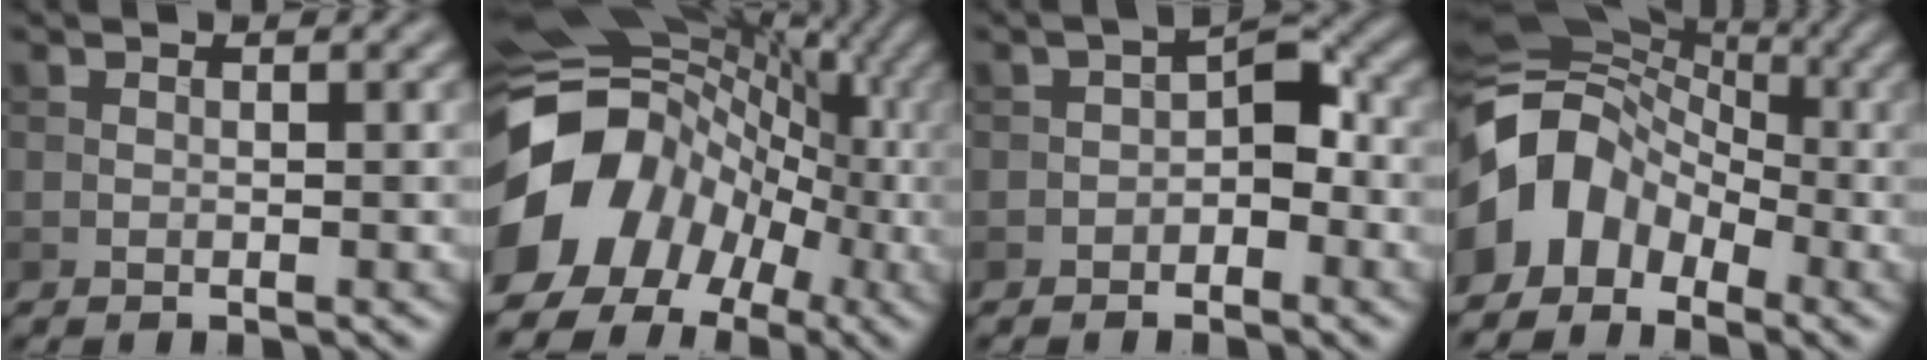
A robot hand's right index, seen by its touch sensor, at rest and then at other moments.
{"total": 14.0, "force": [-2.9, 11.6, 7.2], "torque": [-0.146, -0.010, -0.063]}
{"total": 3.1, "force": [-1.1, 1.8, 2.3], "torque": [-0.022, 0.013, -0.023]}
{"total": 8.5, "force": [-3.1, 6.4, 4.6], "torque": [-0.077, 0.010, -0.070]}